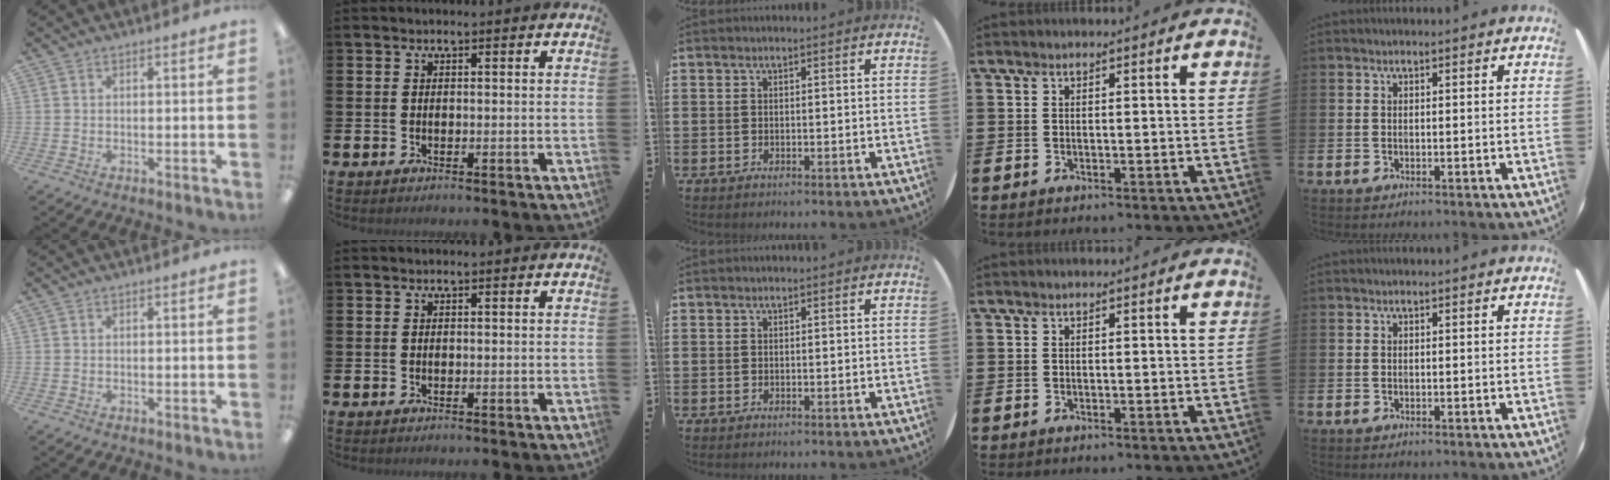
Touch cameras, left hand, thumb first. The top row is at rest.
{}